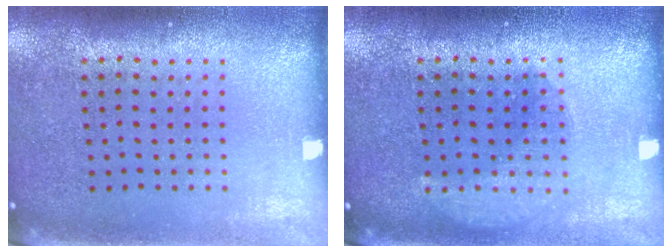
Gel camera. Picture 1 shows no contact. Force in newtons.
{"total": 1.7, "press": 1.7, "slide": 0.4}